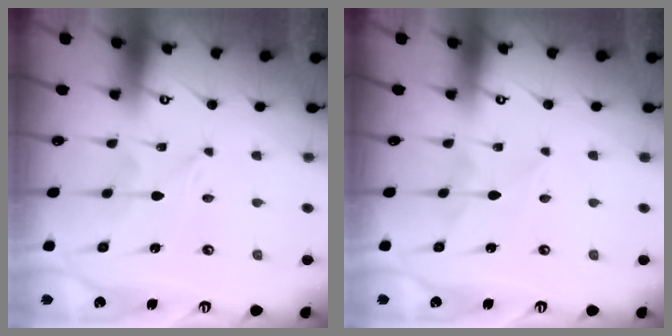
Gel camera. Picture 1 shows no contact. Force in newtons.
{"total": 4.4, "press": 4.4, "slide": 0.5}